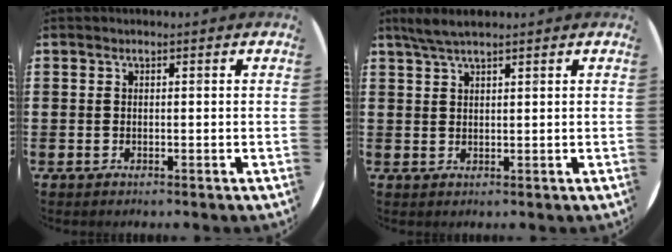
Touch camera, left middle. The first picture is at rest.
{"total": 2.8, "force": [2.2, 0.3, 1.6], "torque": [-0.035, 0.004, 0.040]}